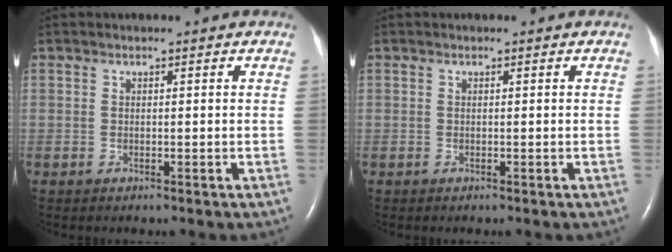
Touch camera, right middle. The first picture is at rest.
{"total": 0.0}